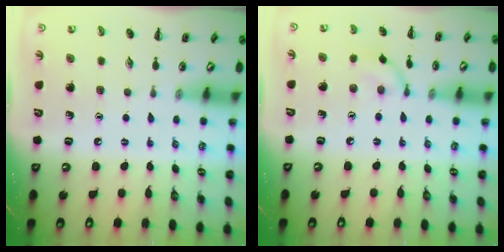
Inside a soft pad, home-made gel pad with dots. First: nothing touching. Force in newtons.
{"total": 6.4, "press": 6.4, "slide": 0.8}